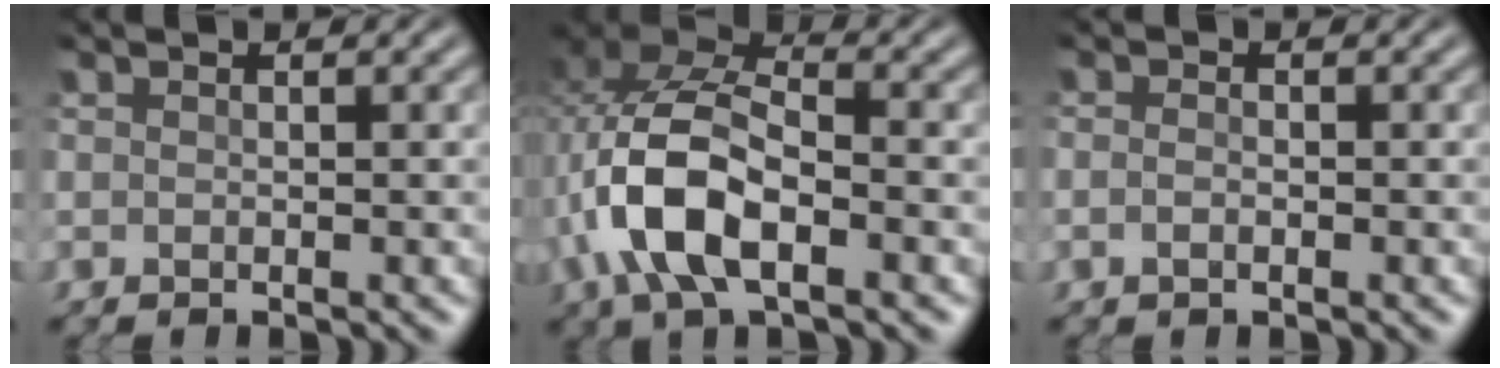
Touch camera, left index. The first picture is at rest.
{"total": 8.5, "force": [-2.5, 4.3, 6.9], "torque": [-0.151, 0.012, -0.055]}
{"total": 0.8, "force": [-0.4, 0.4, 0.6], "torque": [-0.017, 0.004, -0.012]}